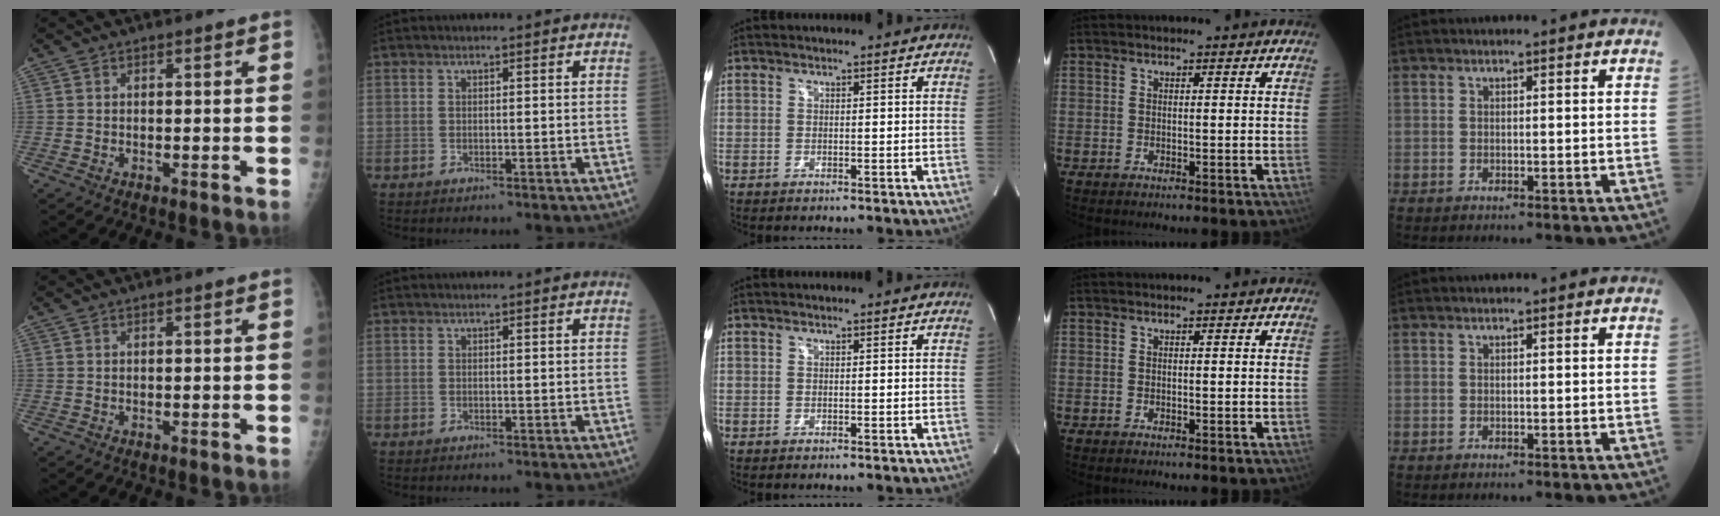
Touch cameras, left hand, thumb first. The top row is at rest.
{}